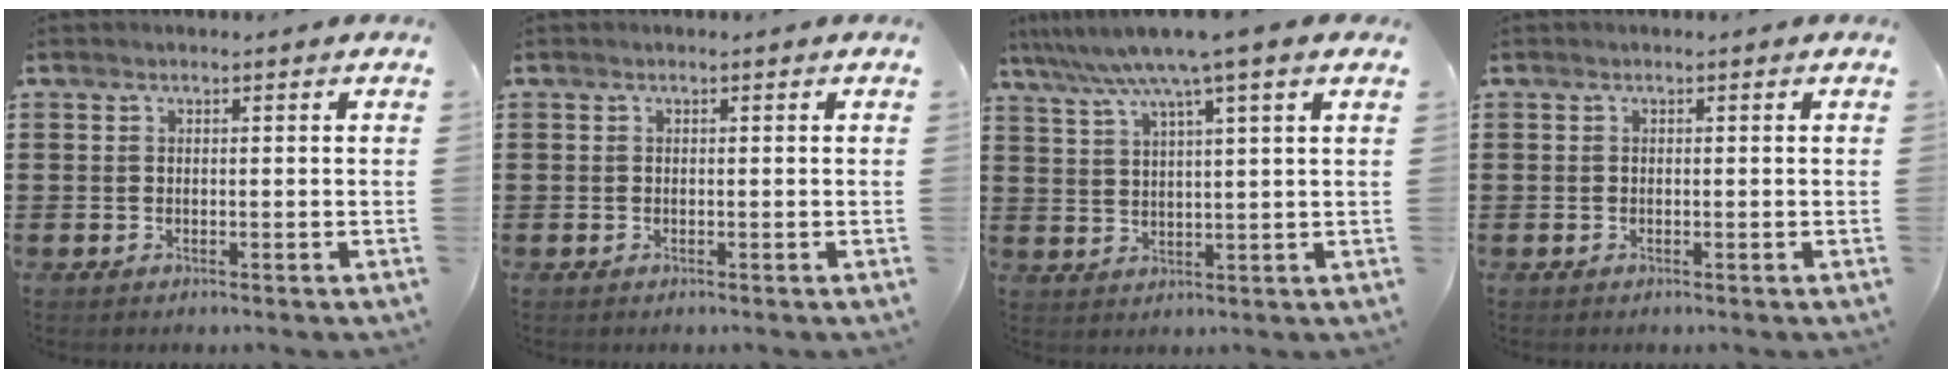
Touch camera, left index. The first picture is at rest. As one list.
[{"total": 0.0}, {"total": 6.9, "force": [5.0, -0.4, 4.8], "torque": [-0.109, -0.022, 0.082]}, {"total": 0.0}]